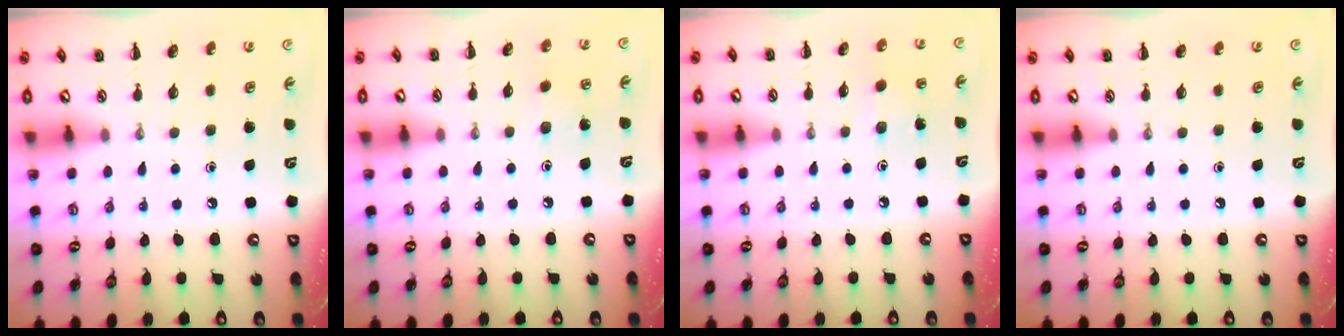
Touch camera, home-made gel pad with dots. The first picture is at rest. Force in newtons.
{"total": 3.0, "press": 2.9, "slide": 0.8}
{"total": 2.6, "press": 2.5, "slide": 0.7}
{"total": 0.0}